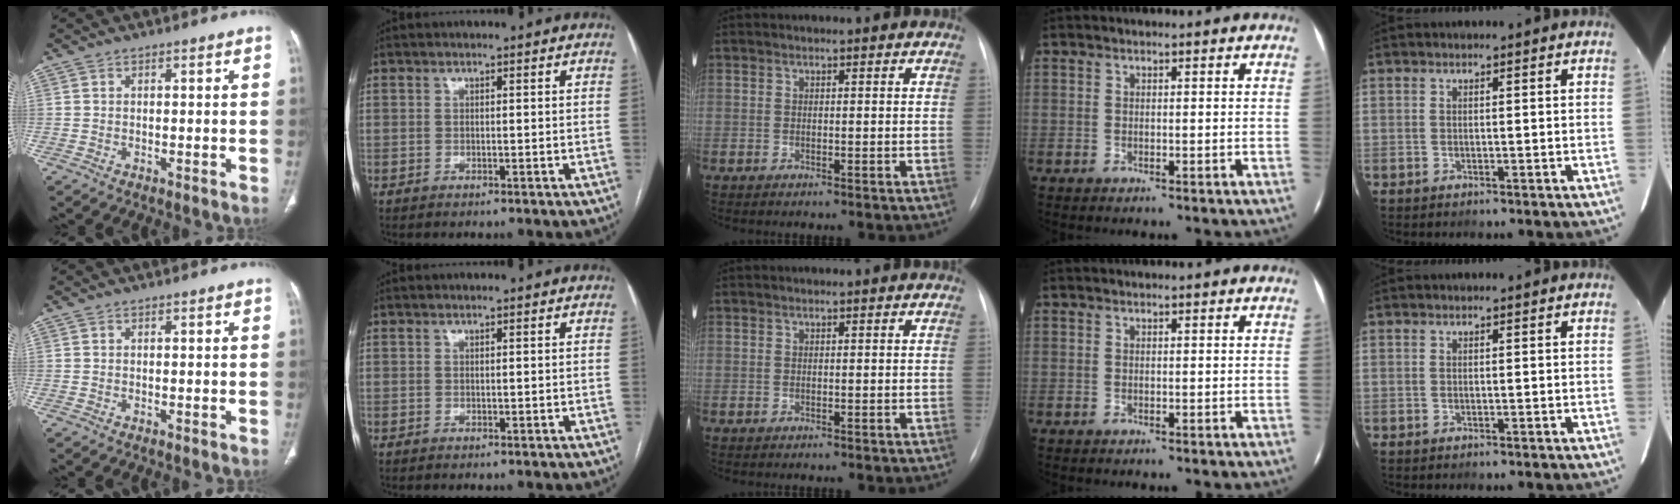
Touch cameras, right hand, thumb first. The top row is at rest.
{}